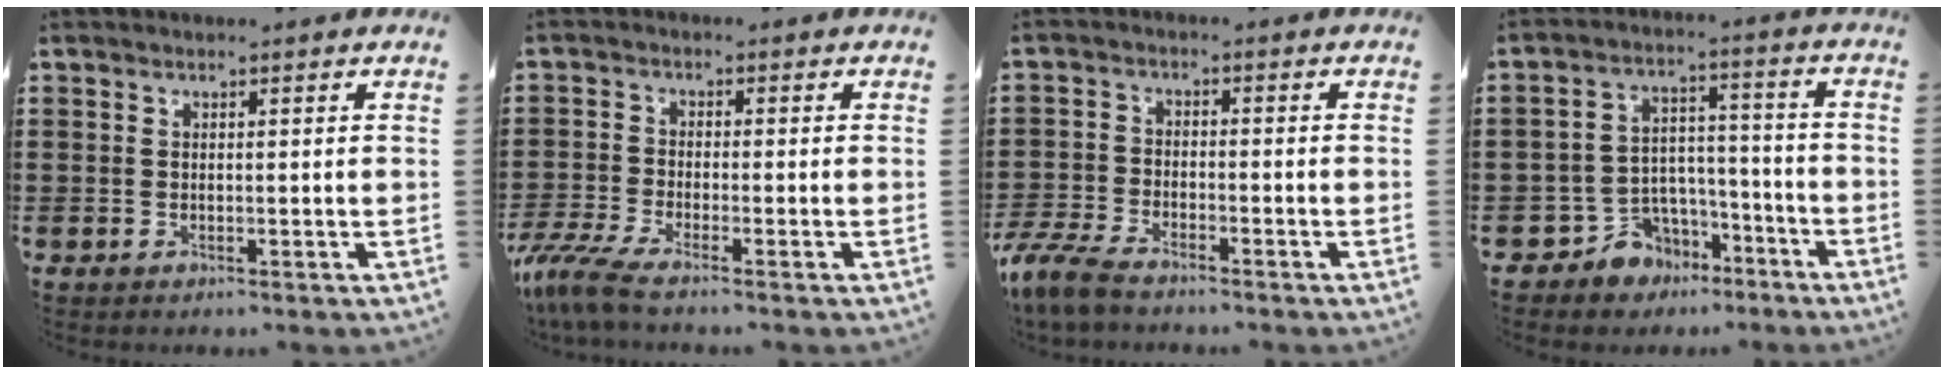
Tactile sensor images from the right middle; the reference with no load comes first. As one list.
[{"total": 4.4, "force": [-3.5, 0.2, 2.7], "torque": [-0.082, -0.022, -0.076]}, {"total": 5.3, "force": [-4.7, 0.9, 2.3], "torque": [-0.077, -0.012, -0.101]}, {"total": 5.7, "force": [-4.4, 3.7, 0.0], "torque": [-0.029, 0.002, -0.088]}]